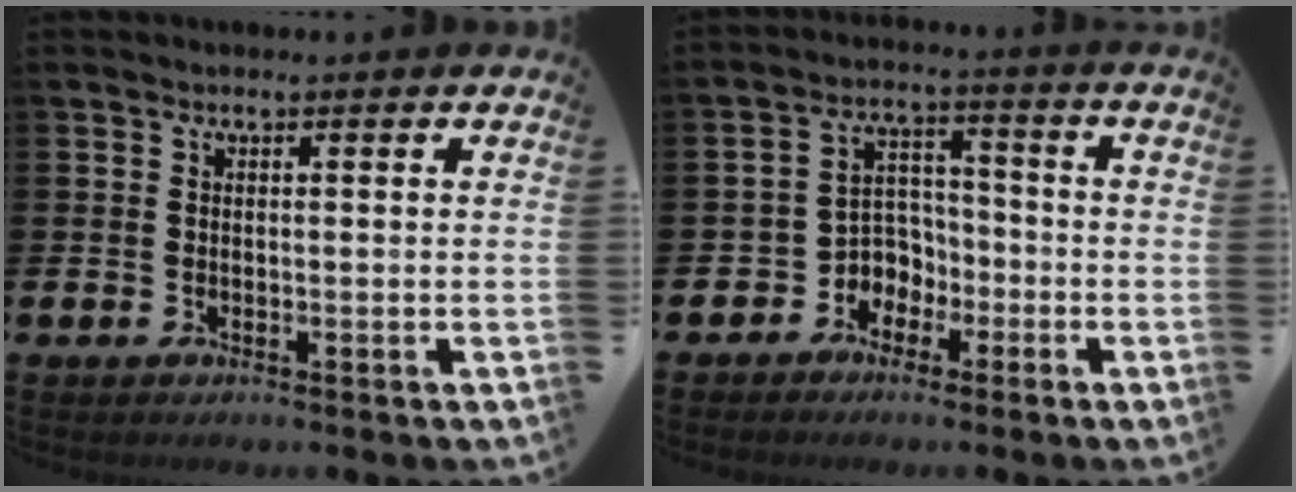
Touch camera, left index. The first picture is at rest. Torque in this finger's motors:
{"motor_torque": [0.21, 0.18, 0.02, 0.00]}